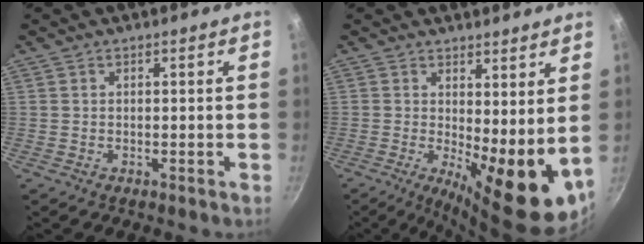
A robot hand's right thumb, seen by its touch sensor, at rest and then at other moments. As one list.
[{"total": 13.5, "force": [1.0, 4.9, 12.6], "torque": [-0.148, -0.024, 0.022]}]